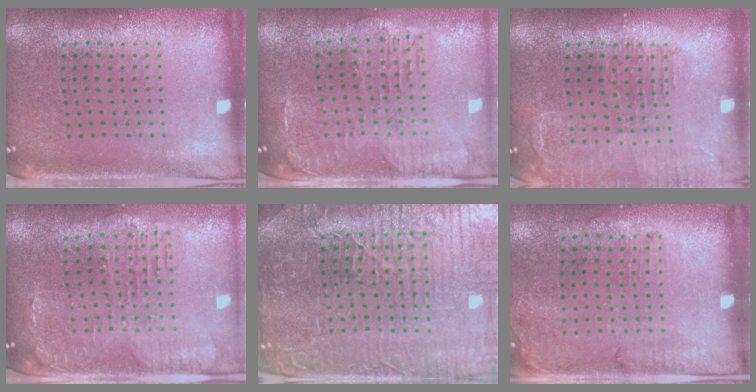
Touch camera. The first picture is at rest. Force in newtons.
{"total": 1.5, "press": 1.4, "slide": 0.4}
{"total": 1.6, "press": 1.6, "slide": 0.4}
{"total": 1.5, "press": 1.4, "slide": 0.4}
{"total": 5.6, "press": 5.4, "slide": 1.6}
{"total": 1.6, "press": 1.3, "slide": 1.0}